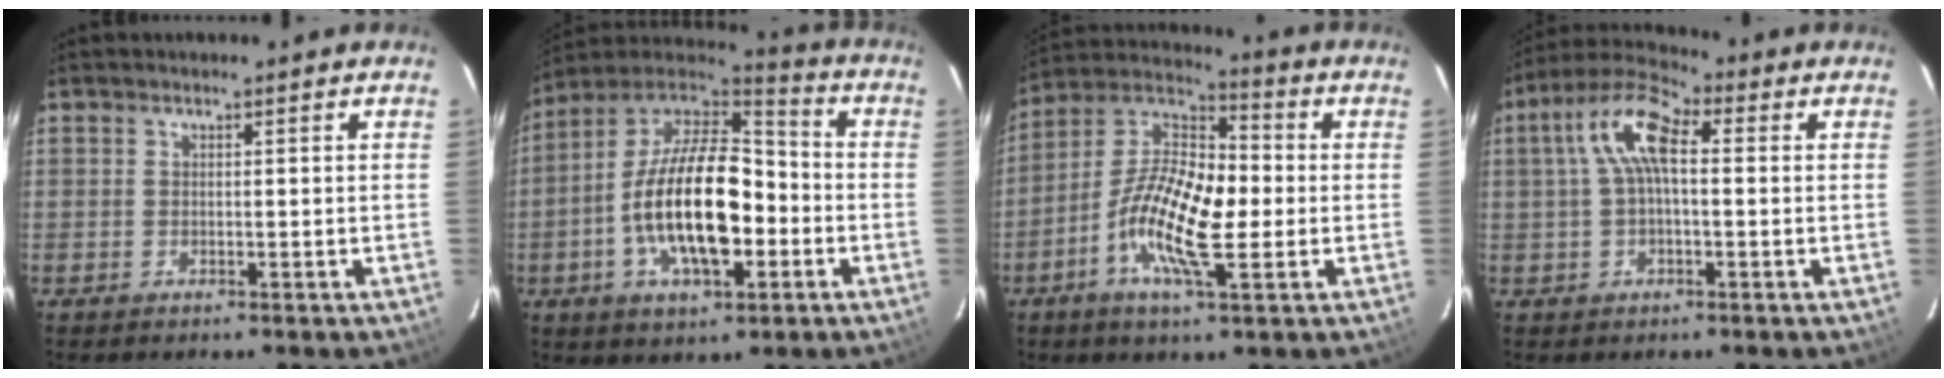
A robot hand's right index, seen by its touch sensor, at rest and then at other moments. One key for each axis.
{"total": 20.0, "fx": -4.5, "fy": 9.2, "fz": 17.2, "tx": -0.328, "ty": 0.005, "tz": -0.084}
{"total": 15.3, "fx": -3.0, "fy": 5.6, "fz": 14.0, "tx": -0.271, "ty": 0.005, "tz": -0.070}
{"total": 9.3, "fx": 1.2, "fy": 3.9, "fz": 8.3, "tx": -0.169, "ty": 0.030, "tz": 0.017}